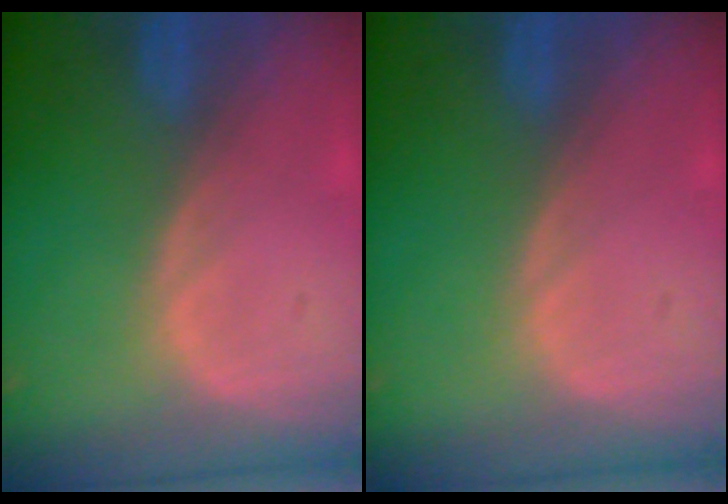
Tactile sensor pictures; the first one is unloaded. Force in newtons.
{"total": 0.0}